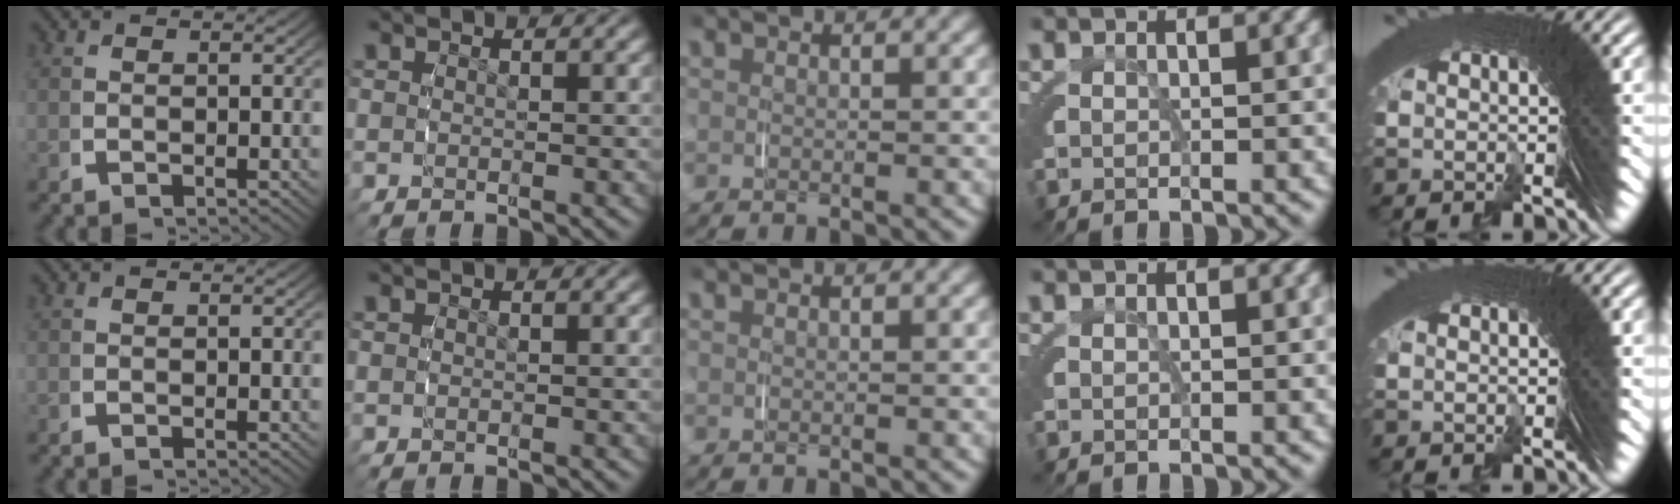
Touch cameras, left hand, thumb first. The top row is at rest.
{}